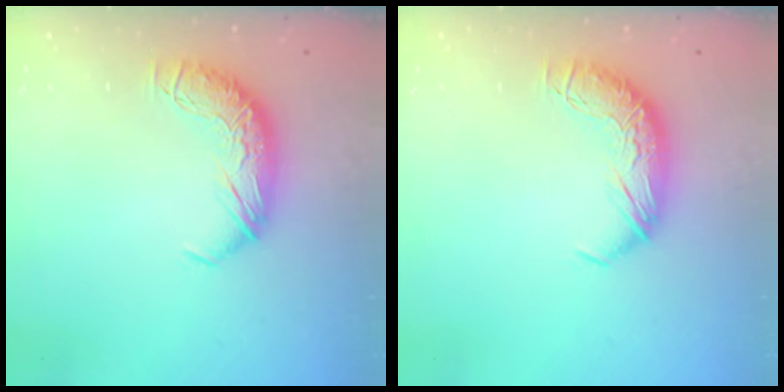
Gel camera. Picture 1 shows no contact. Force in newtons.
{"total": 0.0}